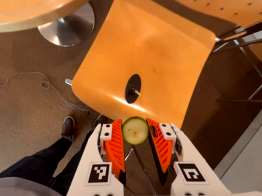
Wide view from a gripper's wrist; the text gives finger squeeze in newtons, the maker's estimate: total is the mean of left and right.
{"total": 10.1, "left": 10.2, "right": 10.0}